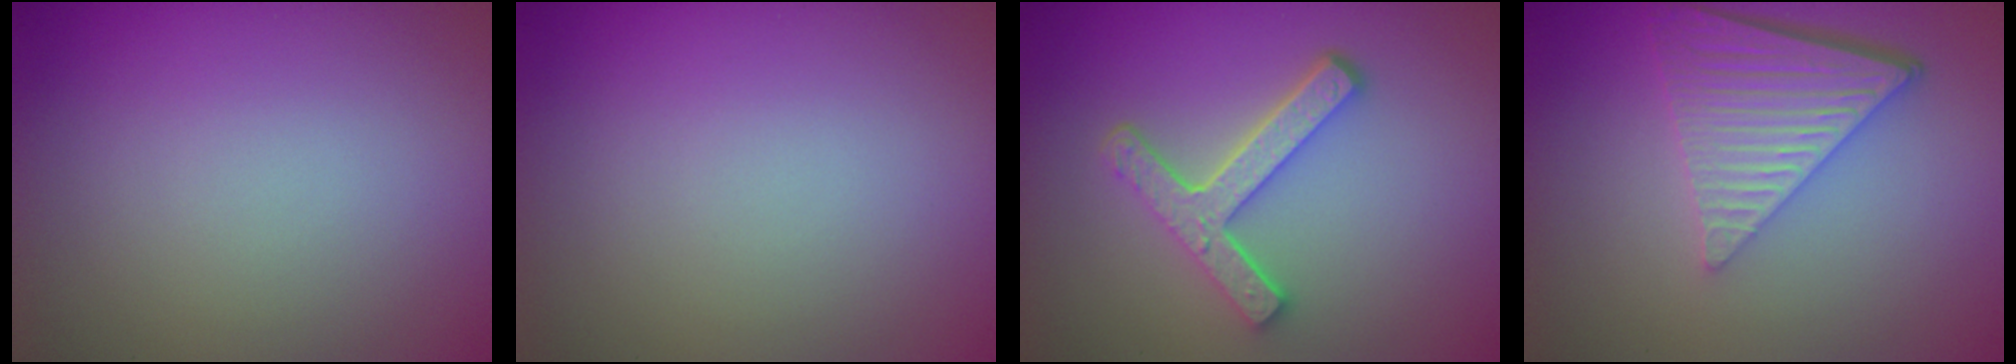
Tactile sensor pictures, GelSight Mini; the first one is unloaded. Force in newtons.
{"total": 0.0}
{"total": 4.4, "press": 3.4, "slide": 2.9}
{"total": 6.4, "press": 4.3, "slide": 4.7}